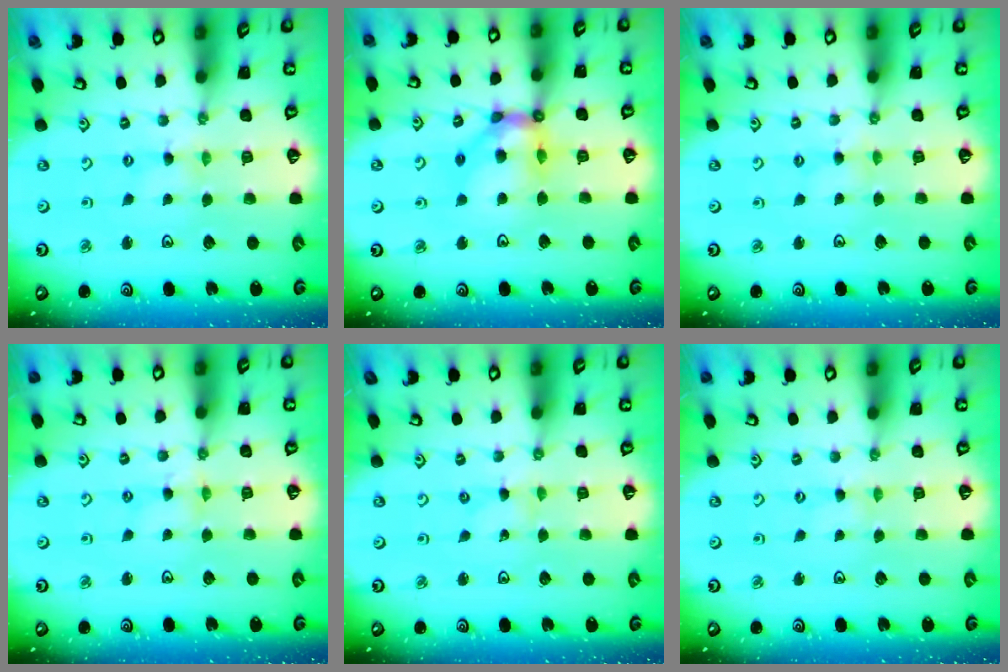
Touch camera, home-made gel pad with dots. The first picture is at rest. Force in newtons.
{"total": 13.2, "press": 13.1, "slide": 1.5}
{"total": 1.8, "press": 1.8, "slide": 0.4}
{"total": 2.0, "press": 2.0, "slide": 0.3}
{"total": 0.0}
{"total": 0.0}